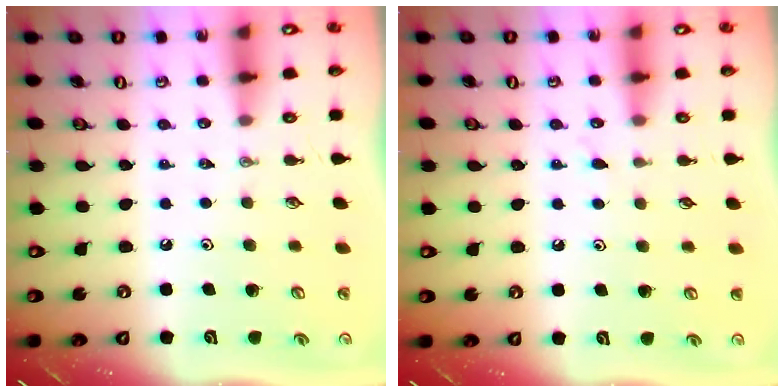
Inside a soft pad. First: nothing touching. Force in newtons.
{"total": 4.7, "press": 4.7, "slide": 0.6}